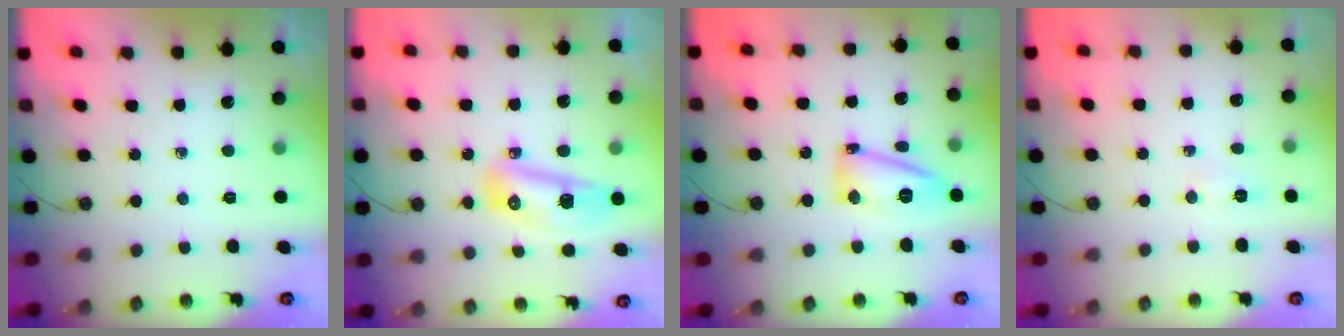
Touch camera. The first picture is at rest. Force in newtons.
{"total": 10.5, "press": 10.3, "slide": 2.0}
{"total": 12.2, "press": 12.1, "slide": 1.1}
{"total": 3.1, "press": 2.8, "slide": 1.3}